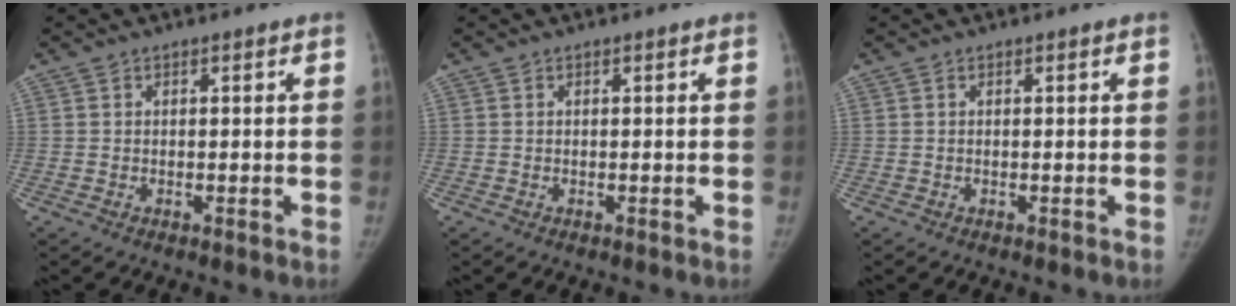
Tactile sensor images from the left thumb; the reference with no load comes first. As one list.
[{"total": 0.0}, {"total": 0.0}]